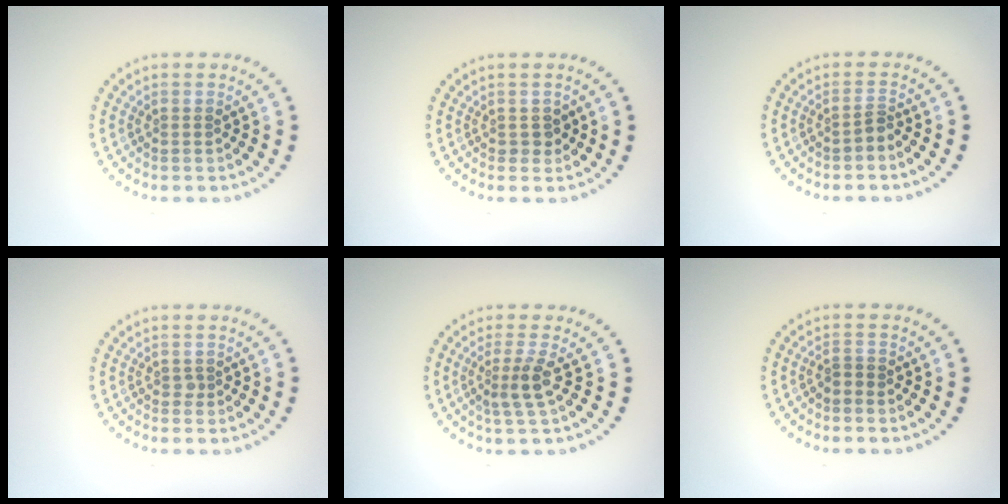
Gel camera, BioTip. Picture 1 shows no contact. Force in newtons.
{"total": 1.1, "press": 1.0, "slide": 0.3}
{"total": 0.8, "press": 0.5, "slide": 0.7}
{"total": 0.6, "press": 0.5, "slide": 0.4}
{"total": 2.4, "press": 1.8, "slide": 1.5}
{"total": 0.6, "press": 0.4, "slide": 0.5}